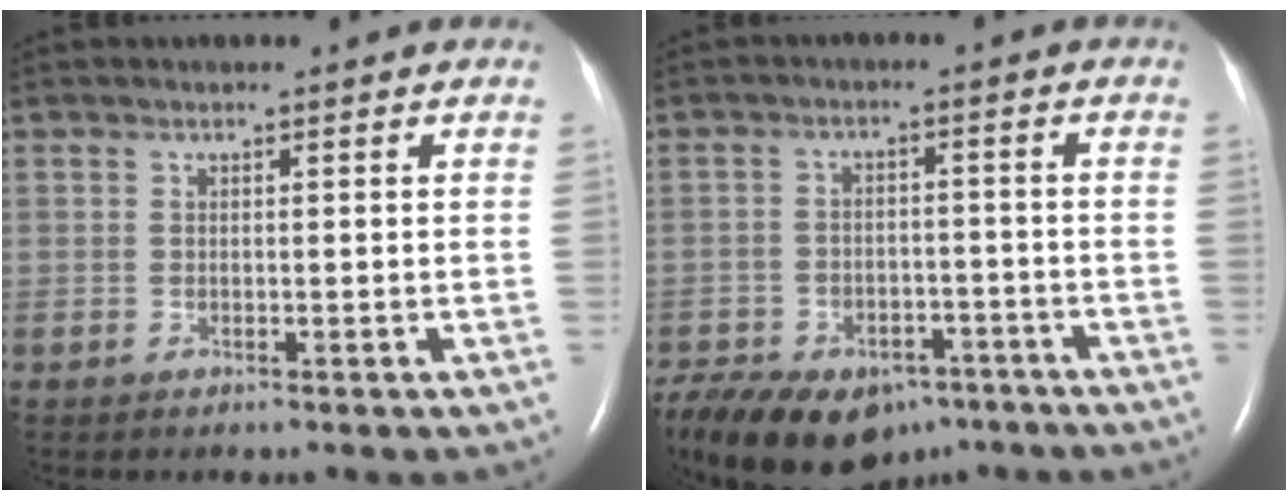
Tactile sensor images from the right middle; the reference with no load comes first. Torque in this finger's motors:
{"motor_torque": [0.96, -0.93, 0.17, 0.06]}